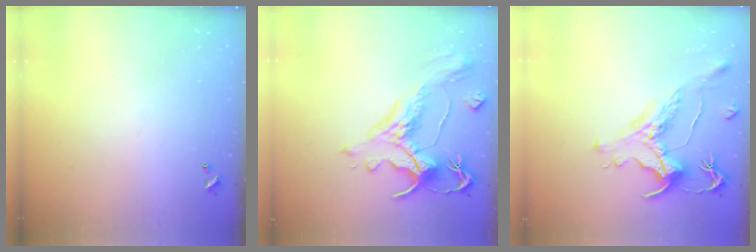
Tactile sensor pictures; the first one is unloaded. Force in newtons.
{"total": 1.8, "press": 0.9, "slide": 1.5}
{"total": 1.5, "press": 0.7, "slide": 1.3}